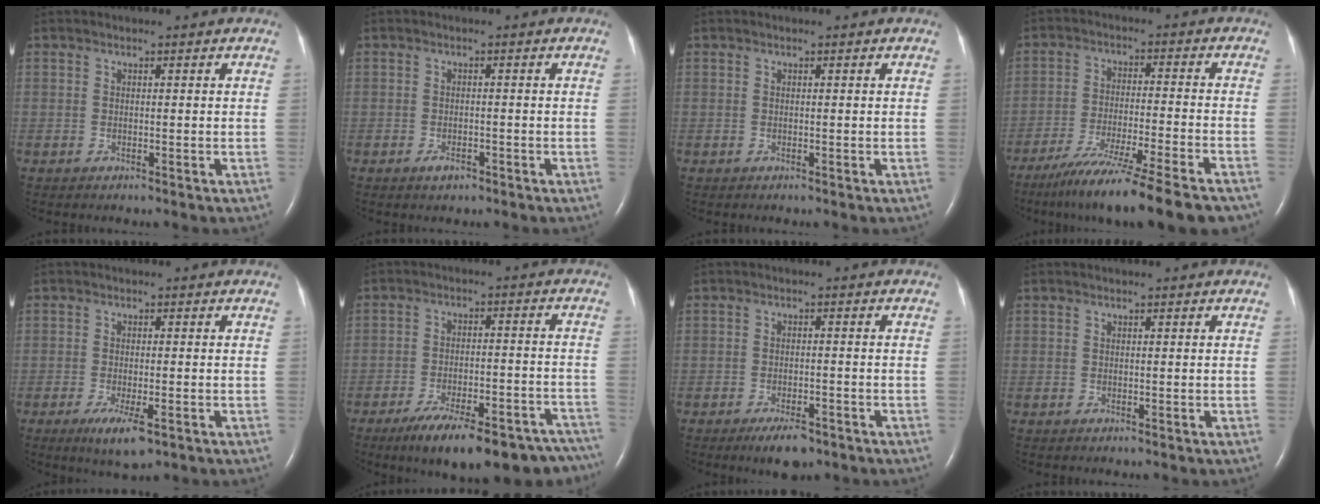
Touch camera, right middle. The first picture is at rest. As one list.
[{"total": 1.7, "force": [-1.1, 0.7, 1.0], "torque": [-0.023, -0.001, -0.016]}, {"total": 0.0}, {"total": 17.6, "force": [-14.2, 0.0, 10.4], "torque": [-0.136, -0.047, -0.225]}, {"total": 4.9, "force": [-2.5, 1.2, 4.0], "torque": [-0.075, -0.011, -0.037]}, {"total": 21.5, "force": [-17.5, 6.0, 11.0], "torque": [-0.107, 0.013, -0.234]}, {"total": 4.5, "force": [-3.1, 1.5, 2.9], "torque": [-0.053, -0.003, -0.045]}, {"total": 0.0}]